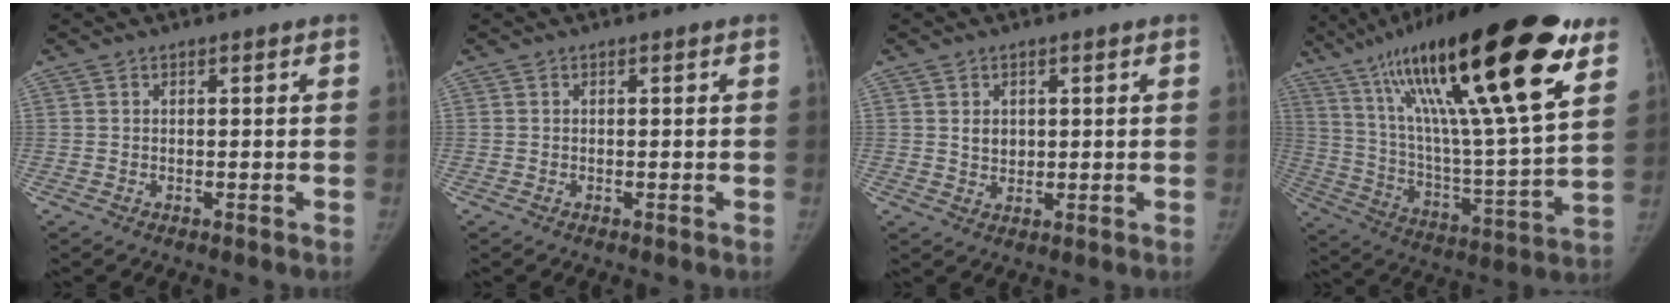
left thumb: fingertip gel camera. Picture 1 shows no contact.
{"total": 0.0}
{"total": 2.9, "force": [0.9, 2.4, 1.4], "torque": [-0.009, -0.008, 0.022]}
{"total": 34.8, "force": [19.7, 7.0, 27.8], "torque": [-0.460, -0.044, 0.331]}